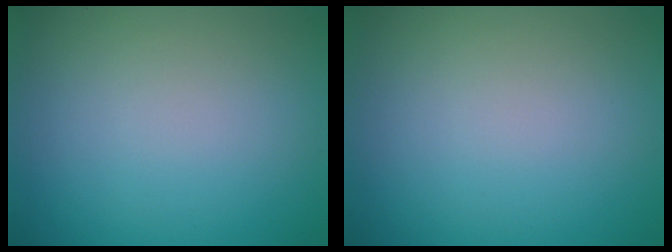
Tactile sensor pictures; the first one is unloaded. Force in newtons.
{"total": 0.0}